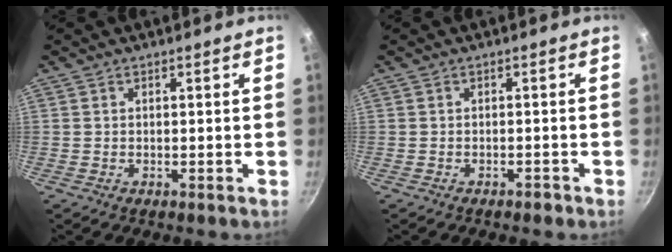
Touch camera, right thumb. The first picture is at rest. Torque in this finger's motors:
{"motor_torque": [-0.39, 0.11, -0.61, 0.09, 0.10]}